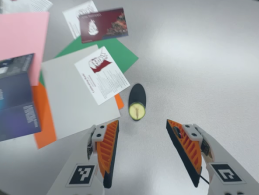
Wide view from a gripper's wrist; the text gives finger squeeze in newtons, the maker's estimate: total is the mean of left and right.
{"total": 0.0}